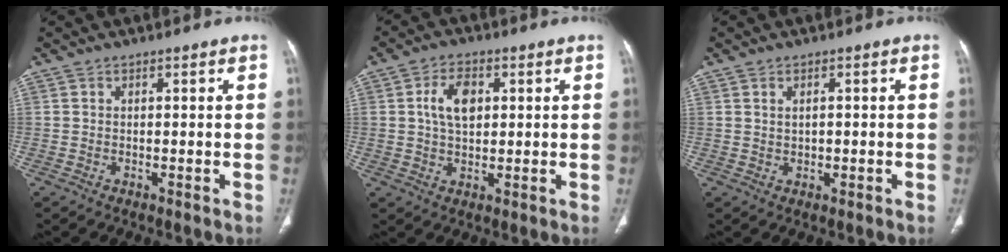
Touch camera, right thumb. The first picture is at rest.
{"total": 7.0, "force": [1.6, 4.3, 5.3], "torque": [-0.085, 0.002, 0.030]}
{"total": 1.6, "force": [0.3, 1.0, 1.2], "torque": [-0.022, 0.001, 0.009]}